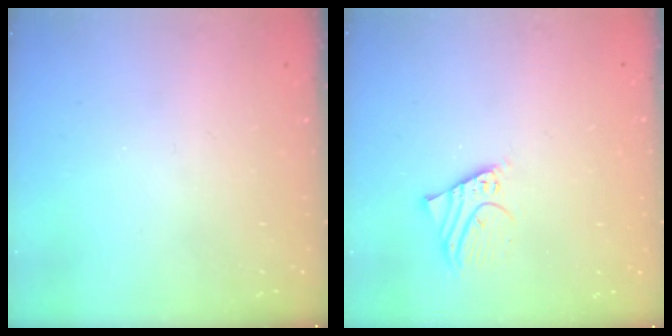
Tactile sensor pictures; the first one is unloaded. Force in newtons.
{"total": 2.9, "press": 2.9, "slide": 0.0}